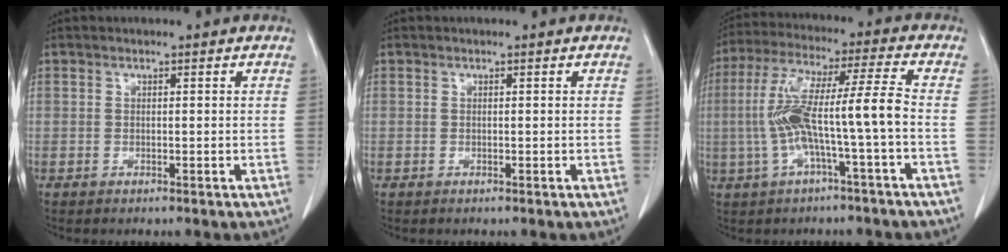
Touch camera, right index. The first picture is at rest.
{"total": 0.0}
{"total": 11.4, "force": [-2.0, -0.3, 11.2], "torque": [-0.227, 0.033, -0.036]}